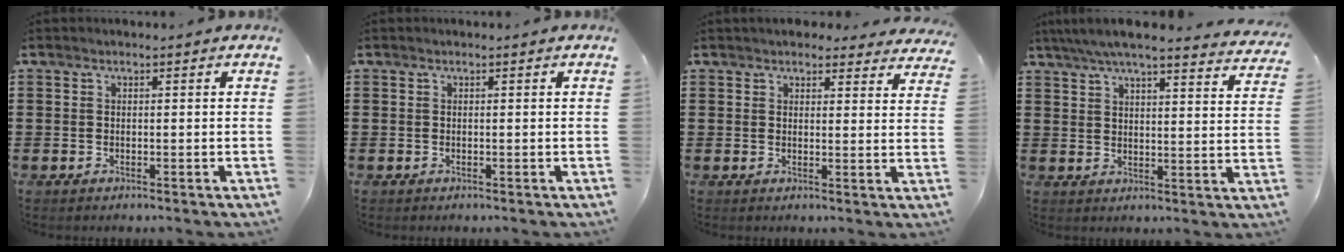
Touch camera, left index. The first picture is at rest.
{"total": 0.0}
{"total": 3.4, "force": [3.2, 1.0, 0.8], "torque": [-0.016, -0.009, 0.057]}
{"total": 5.7, "force": [5.0, 0.1, 2.7], "torque": [-0.071, -0.023, 0.086]}